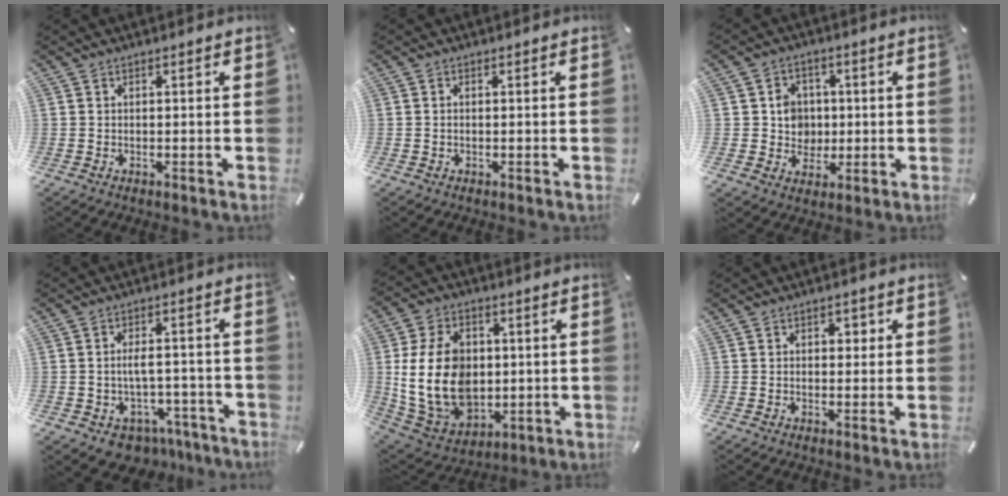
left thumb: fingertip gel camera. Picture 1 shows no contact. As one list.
[{"total": 0.8, "force": [-0.2, 0.4, 0.7], "torque": [-0.014, 0.001, -0.004]}, {"total": 6.7, "force": [0.2, 6.5, 1.7], "torque": [-0.025, 0.007, 0.004]}, {"total": 6.2, "force": [-1.6, 4.8, 3.7], "torque": [-0.062, 0.019, -0.027]}, {"total": 18.2, "force": [0.8, 13.6, 12.0], "torque": [-0.254, -0.001, 0.018]}, {"total": 2.1, "force": [0.2, 1.6, 1.2], "torque": [-0.011, 0.002, -0.004]}]